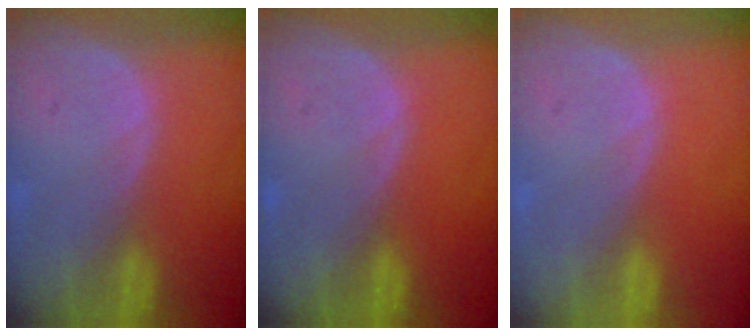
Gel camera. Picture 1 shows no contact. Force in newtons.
{"total": 0.0}
{"total": 0.0}